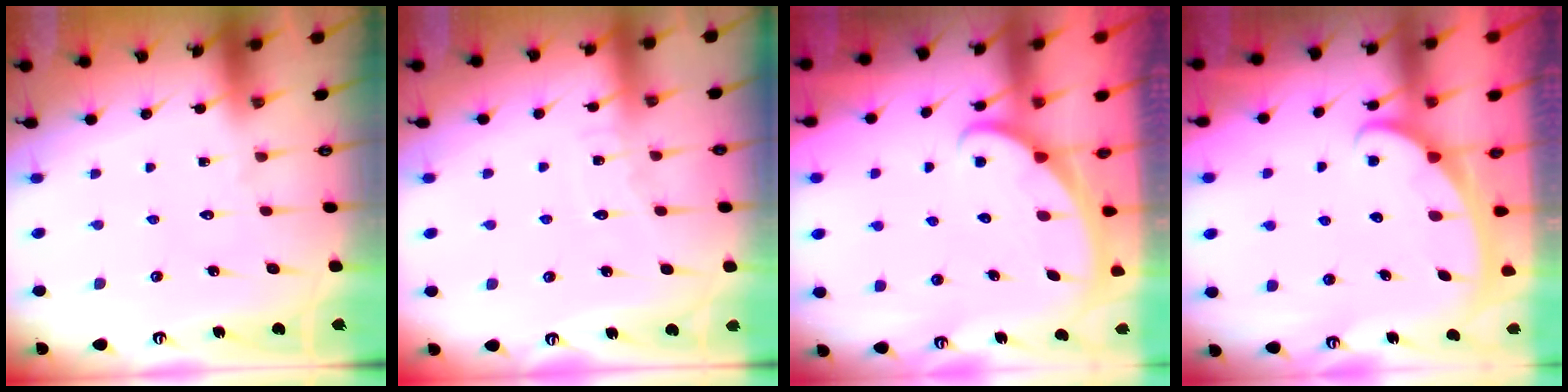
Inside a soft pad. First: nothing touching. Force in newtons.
{"total": 4.2, "press": 4.2, "slide": 0.4}
{"total": 2.1, "press": 2.1, "slide": 0.1}
{"total": 2.4, "press": 2.4, "slide": 0.4}